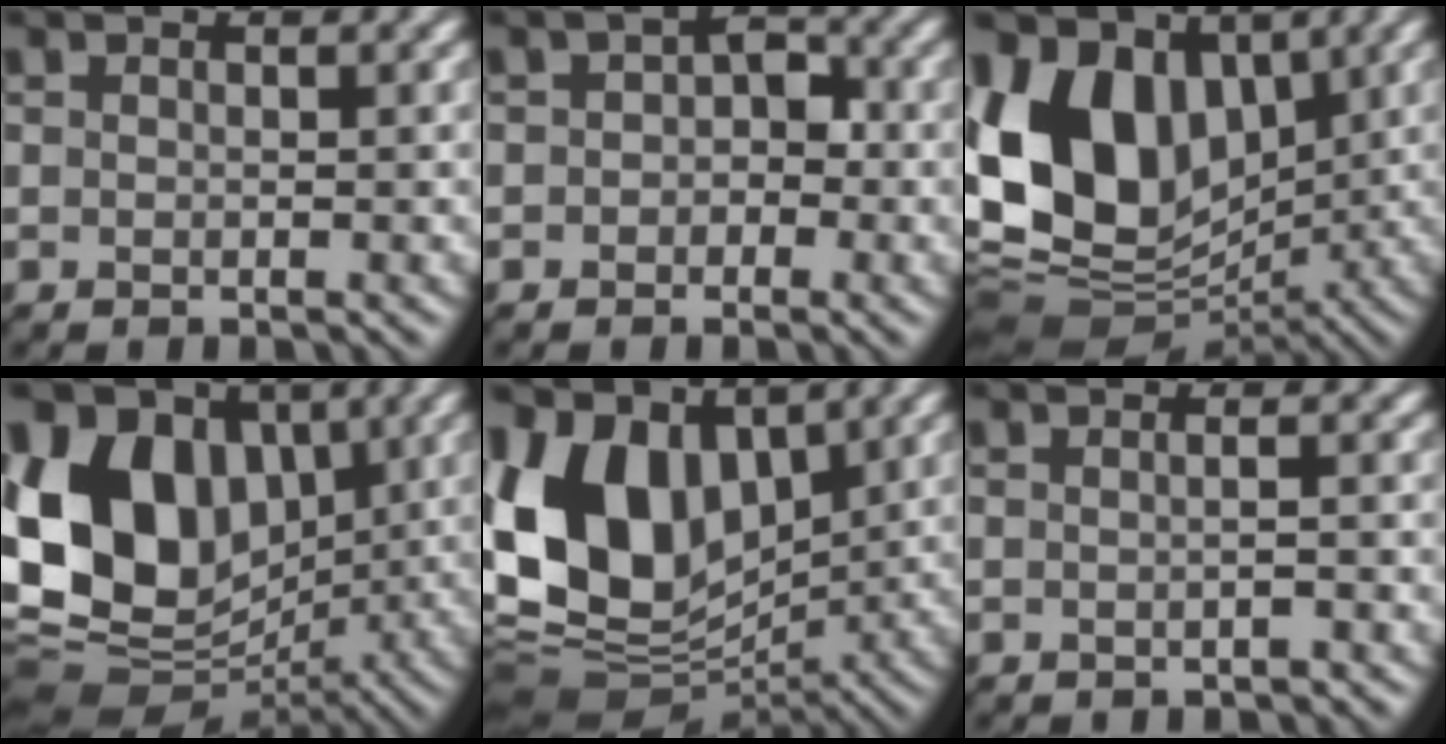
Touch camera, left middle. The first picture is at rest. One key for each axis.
{"total": 2.6, "fx": -0.3, "fy": 2.0, "fz": 1.7, "tx": -0.018, "ty": 0.005, "tz": -0.016}
{"total": 12.8, "fx": 2.3, "fy": 9.8, "fz": 8.0, "tx": -0.169, "ty": 0.011, "tz": 0.023}
{"total": 16.2, "fx": 1.4, "fy": 12.9, "fz": 9.8, "tx": -0.189, "ty": 0.018, "tz": 0.018}
{"total": 11.0, "fx": 1.8, "fy": 8.3, "fz": 7.0, "tx": -0.146, "ty": 0.000, "tz": 0.018}
{"total": 1.1, "fx": -0.1, "fy": 0.3, "fz": 1.0, "tx": -0.013, "ty": 0.002, "tz": -0.008}